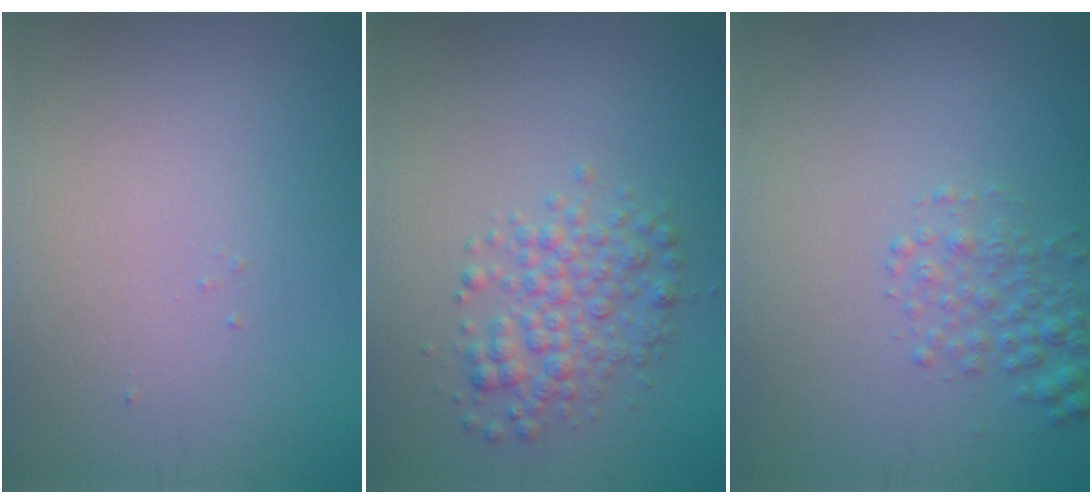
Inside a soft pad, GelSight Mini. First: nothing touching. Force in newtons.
{"total": 3.2, "press": 3.2, "slide": 0.1}
{"total": 2.0, "press": 2.0, "slide": 0.1}